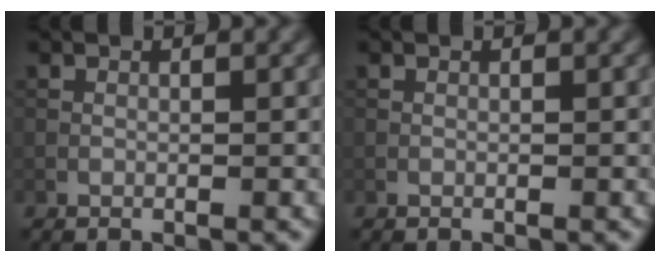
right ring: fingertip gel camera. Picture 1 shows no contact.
{"total": 0.0}